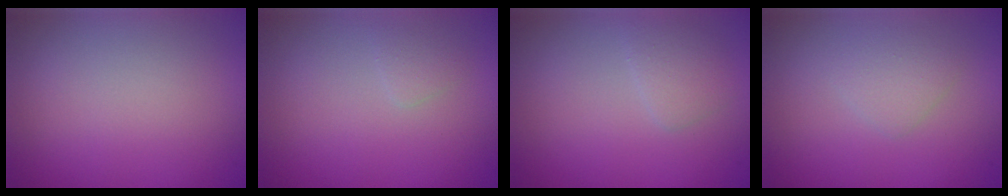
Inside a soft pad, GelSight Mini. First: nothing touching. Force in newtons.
{"total": 0.8, "press": 0.8, "slide": 0.1}
{"total": 1.5, "press": 1.5, "slide": 0.1}
{"total": 1.6, "press": 1.6, "slide": 0.1}